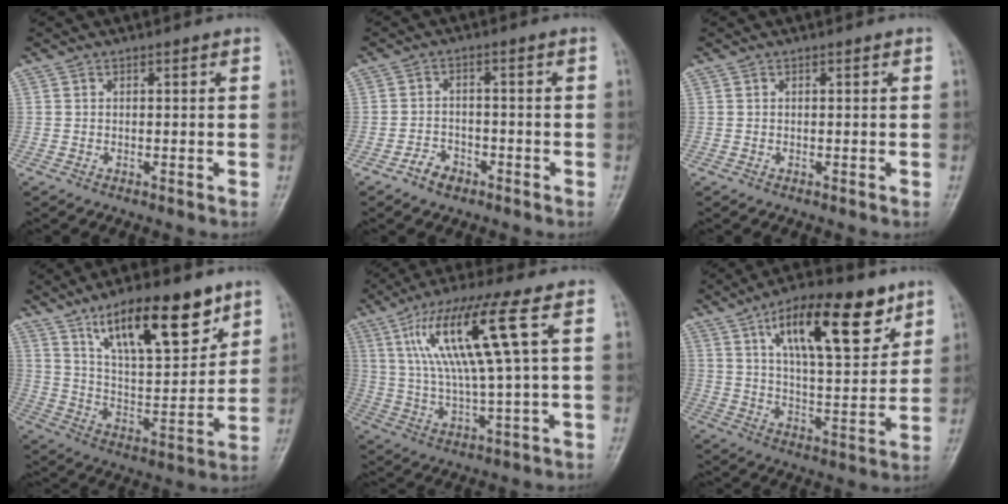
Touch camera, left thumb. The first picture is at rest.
{"total": 3.6, "force": [-2.5, 2.2, 1.4], "torque": [-0.017, 0.020, -0.042]}
{"total": 0.0}
{"total": 18.0, "force": [11.1, 6.3, 12.8], "torque": [-0.170, -0.053, 0.195]}
{"total": 15.2, "force": [4.9, 1.5, 14.2], "torque": [-0.293, -0.003, 0.091]}
{"total": 18.3, "force": [9.6, 6.9, 14.0], "torque": [-0.187, -0.036, 0.157]}